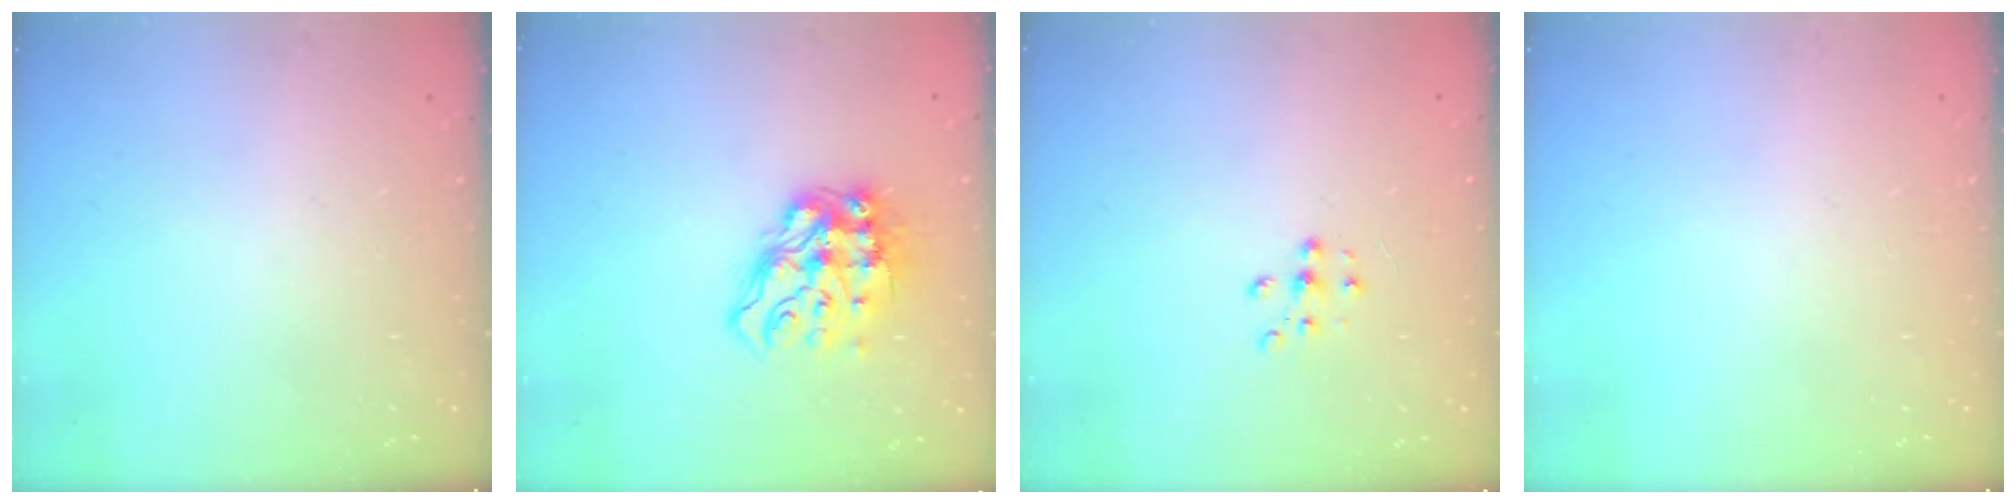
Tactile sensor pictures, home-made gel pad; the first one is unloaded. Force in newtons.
{"total": 14.1, "press": 14.0, "slide": 2.0}
{"total": 6.3, "press": 6.3, "slide": 0.9}
{"total": 0.0}